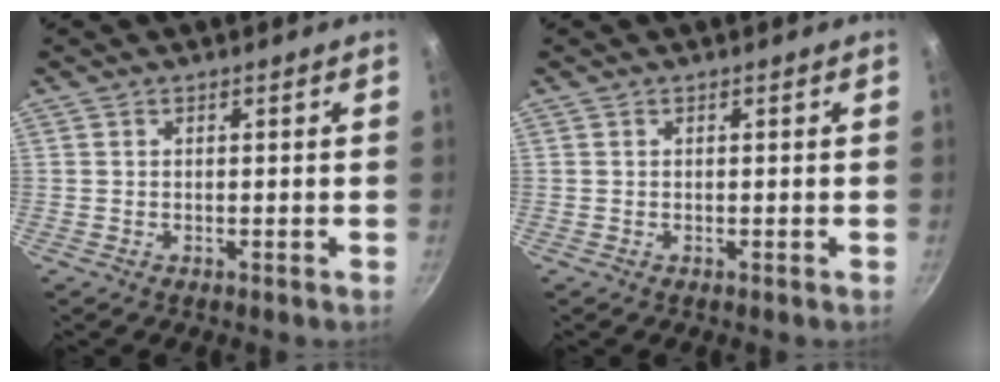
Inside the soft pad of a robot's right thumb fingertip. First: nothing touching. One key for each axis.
{"total": 0.0}